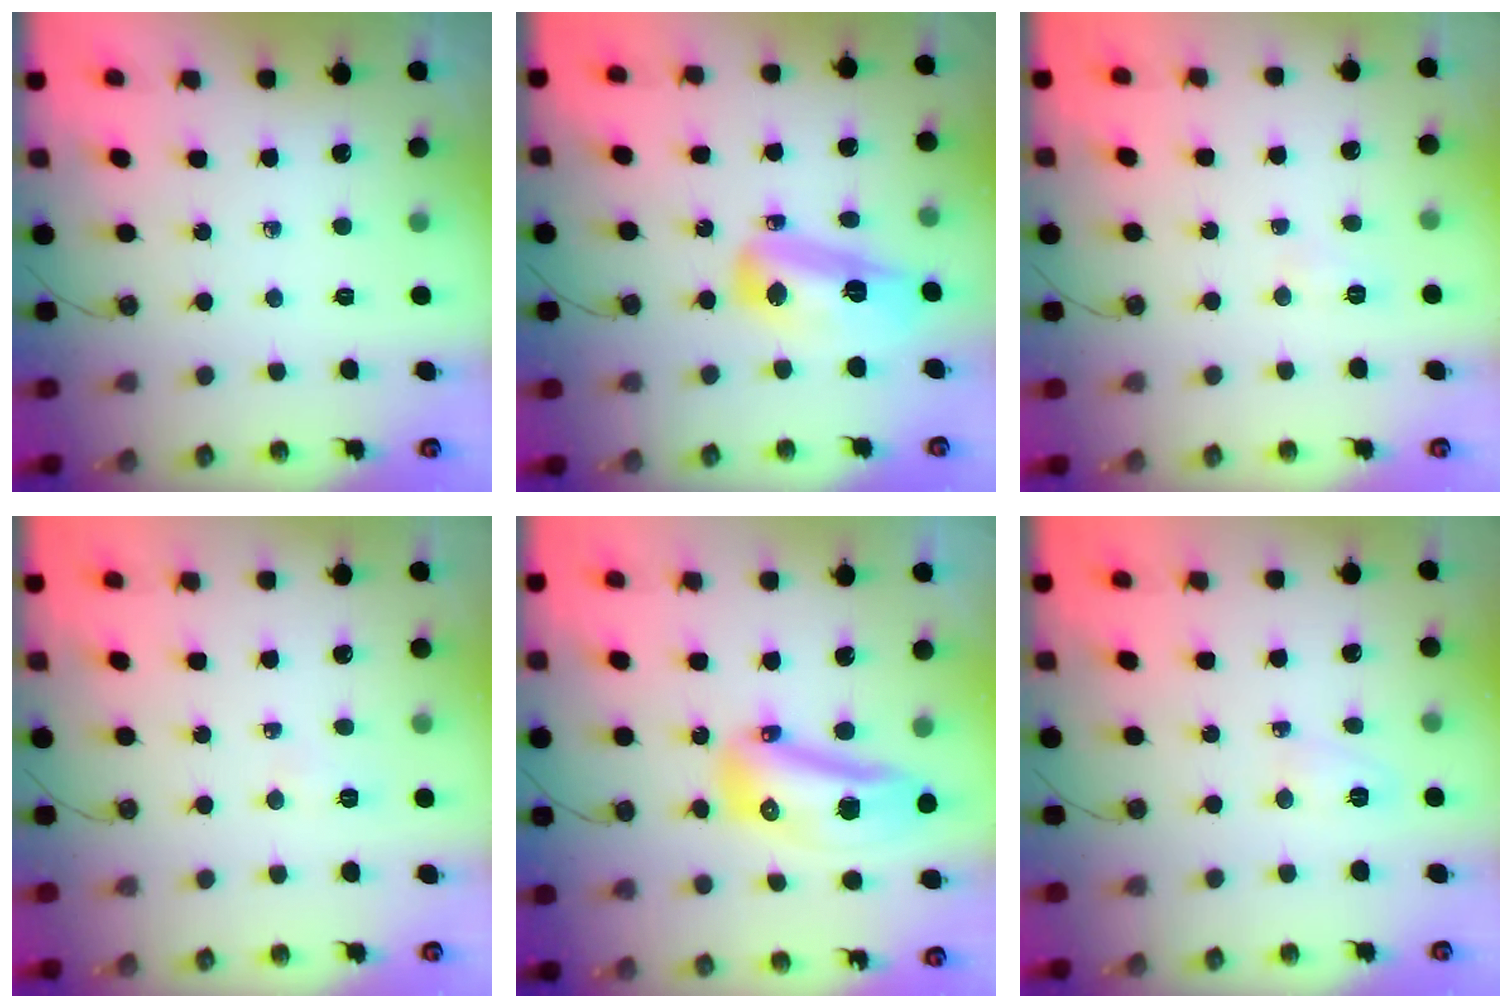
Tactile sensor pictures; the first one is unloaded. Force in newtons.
{"total": 13.2, "press": 13.1, "slide": 1.3}
{"total": 4.4, "press": 4.3, "slide": 0.6}
{"total": 5.1, "press": 3.0, "slide": 4.1}
{"total": 14.0, "press": 13.8, "slide": 2.5}
{"total": 7.2, "press": 3.5, "slide": 6.2}